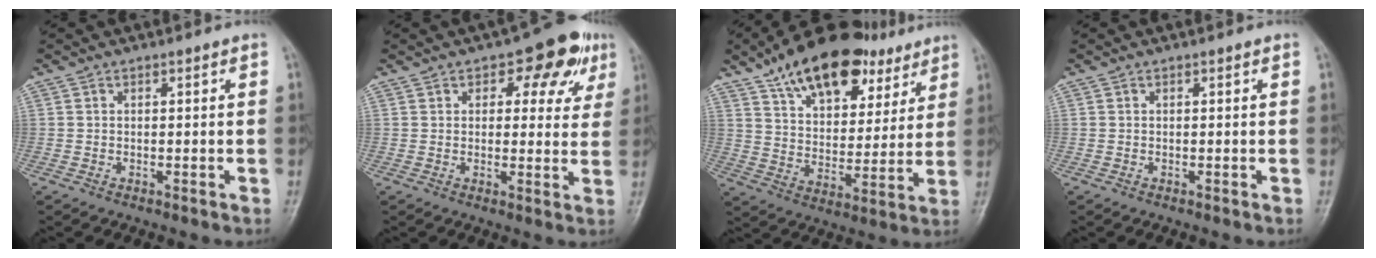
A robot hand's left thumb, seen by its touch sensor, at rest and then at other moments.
{"total": 9.7, "force": [4.6, 5.4, 6.6], "torque": [-0.034, -0.007, 0.050]}
{"total": 22.0, "force": [13.8, 11.4, 12.8], "torque": [-0.170, -0.028, 0.227]}
{"total": 0.0}